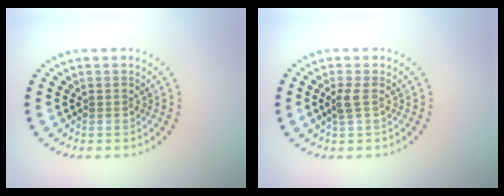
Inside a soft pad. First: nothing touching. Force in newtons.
{"total": 1.2, "press": 1.1, "slide": 0.6}